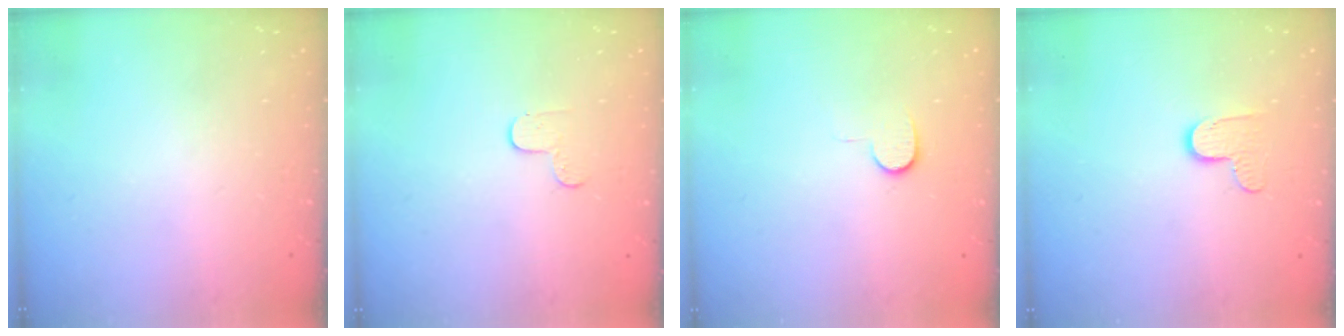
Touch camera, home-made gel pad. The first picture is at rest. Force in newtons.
{"total": 3.5, "press": 3.5, "slide": 0.4}
{"total": 6.4, "press": 6.4, "slide": 0.4}
{"total": 7.0, "press": 7.0, "slide": 0.1}